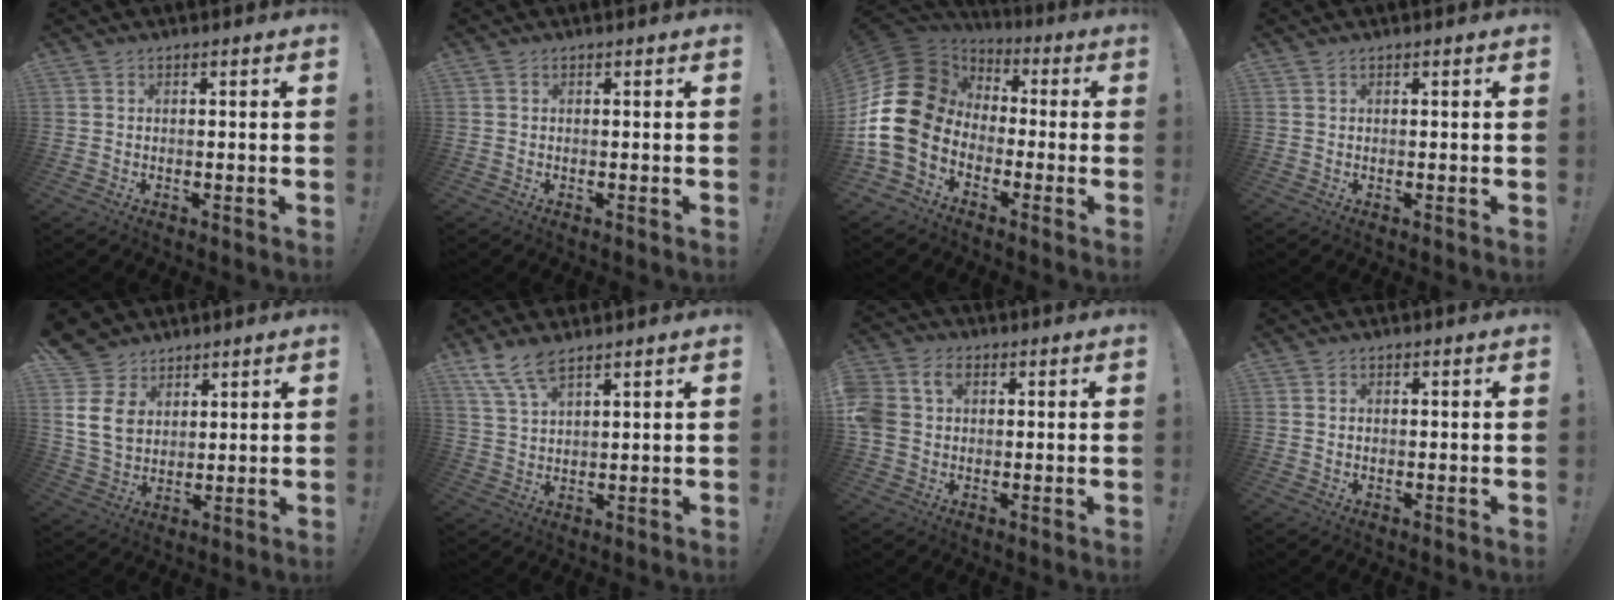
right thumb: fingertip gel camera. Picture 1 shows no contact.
{"total": 0.0}
{"total": 17.4, "force": [-1.5, 13.8, 10.5], "torque": [-0.212, 0.011, -0.010]}
{"total": 0.0}
{"total": 12.4, "force": [5.1, 9.8, 5.7], "torque": [-0.111, -0.028, 0.106]}
{"total": 7.4, "force": [5.9, 2.2, 3.9], "torque": [-0.073, -0.028, 0.110]}
{"total": 7.9, "force": [1.6, 6.1, 4.9], "torque": [-0.099, 0.005, 0.033]}
{"total": 0.6, "force": [0.2, 0.5, 0.2], "torque": [-0.007, 0.003, 0.005]}